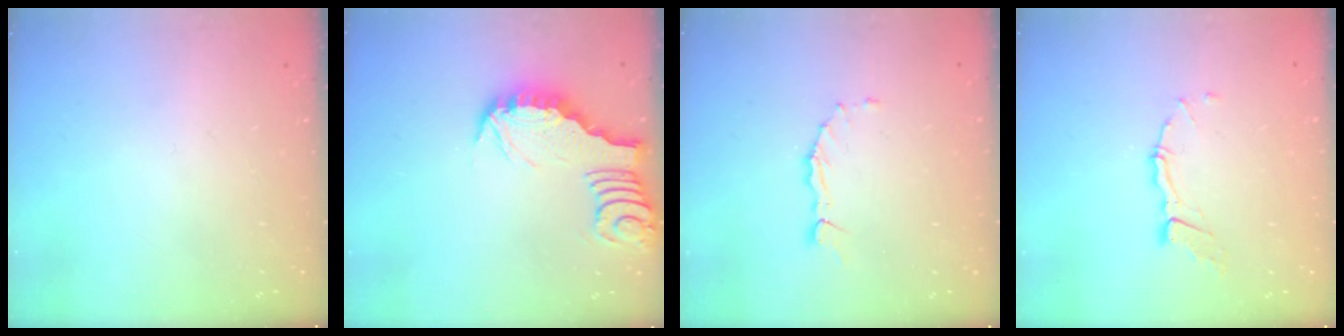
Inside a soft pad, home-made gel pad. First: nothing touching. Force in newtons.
{"total": 3.1, "press": 3.1, "slide": 0.4}
{"total": 2.1, "press": 2.0, "slide": 0.3}
{"total": 5.8, "press": 5.8, "slide": 0.1}